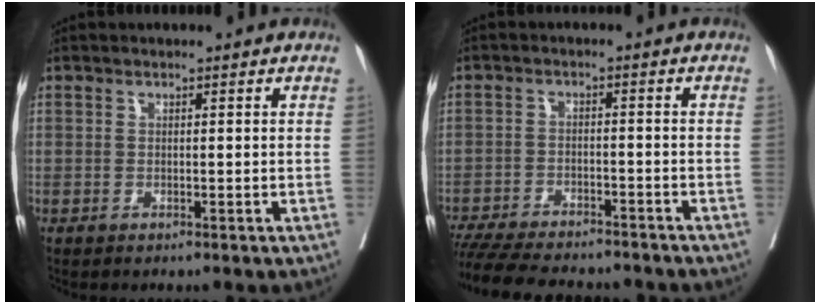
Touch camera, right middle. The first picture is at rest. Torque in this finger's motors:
{"motor_torque": [1.01, -1.13, 0.21, 0.06]}